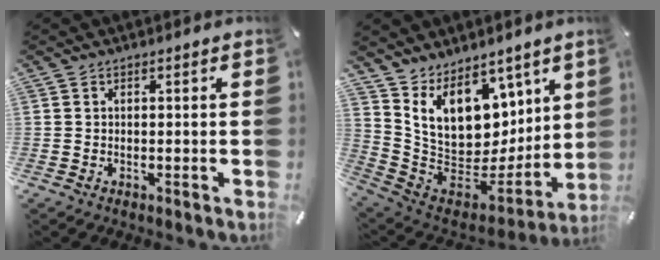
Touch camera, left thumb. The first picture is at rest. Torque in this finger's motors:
{"motor_torque": [1.49, 0.03, 1.70, -1.06, 0.18]}